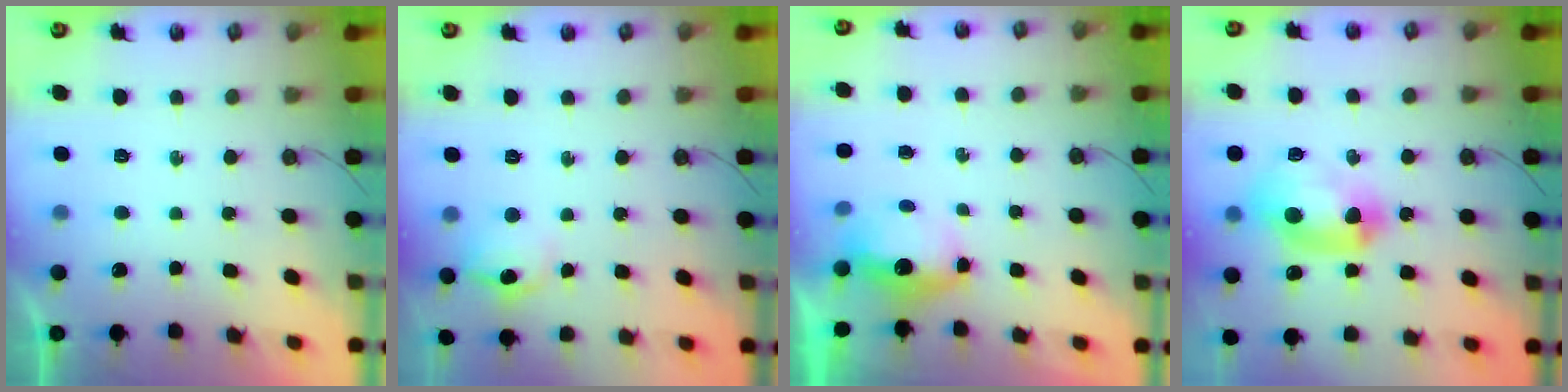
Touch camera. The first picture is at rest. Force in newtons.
{"total": 9.0, "press": 9.0, "slide": 0.7}
{"total": 5.4, "press": 5.4, "slide": 0.7}
{"total": 14.8, "press": 14.8, "slide": 0.8}